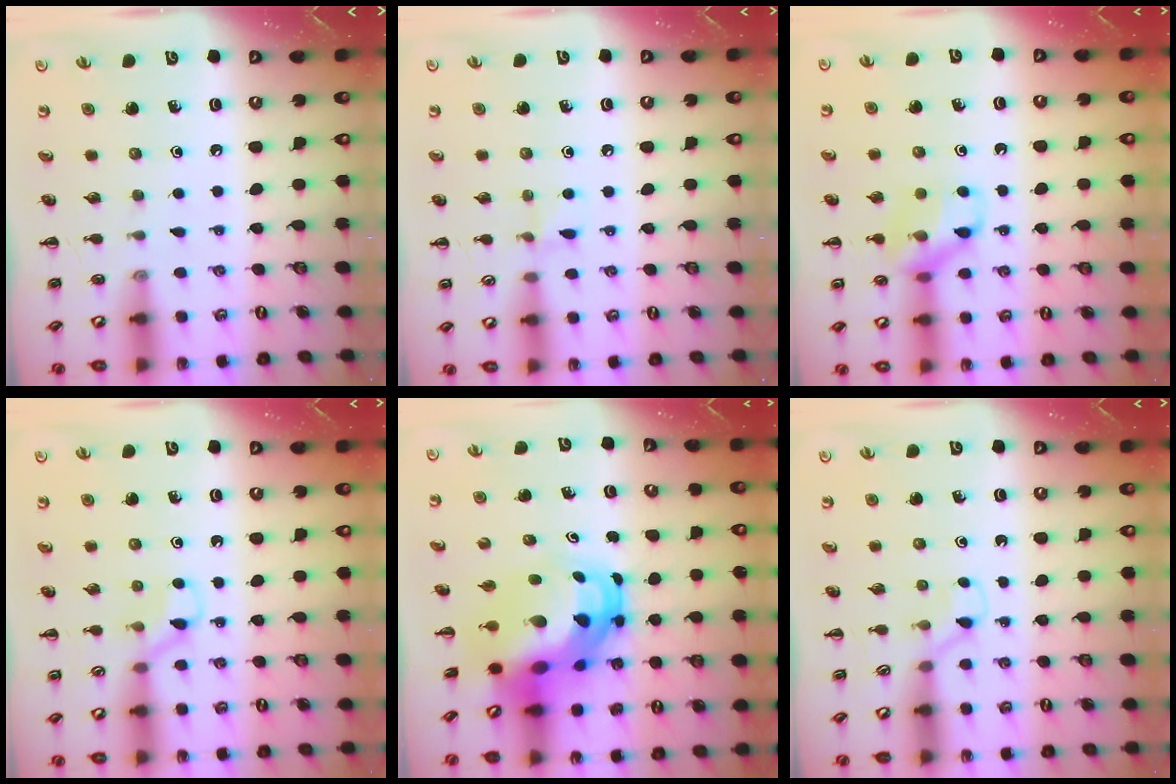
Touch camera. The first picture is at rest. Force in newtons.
{"total": 4.3, "press": 4.0, "slide": 1.6}
{"total": 11.8, "press": 11.7, "slide": 1.1}
{"total": 4.4, "press": 4.0, "slide": 1.6}
{"total": 10.2, "press": 9.8, "slide": 2.6}
{"total": 2.9, "press": 2.7, "slide": 1.0}